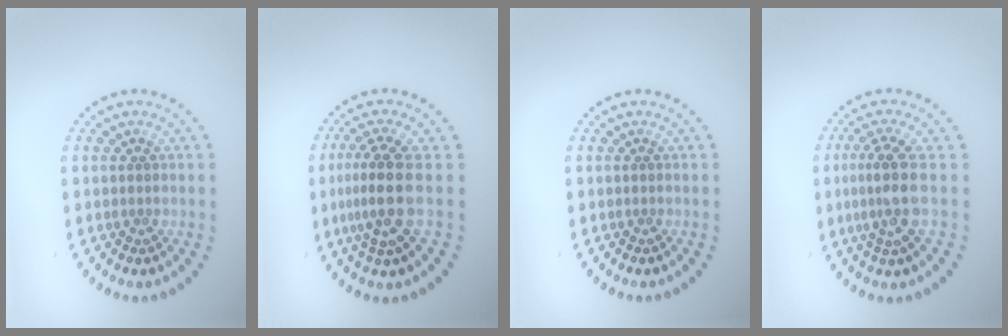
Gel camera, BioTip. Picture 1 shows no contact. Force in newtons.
{"total": 3.8, "press": 3.0, "slide": 2.4}
{"total": 0.0}
{"total": 3.3, "press": 2.5, "slide": 2.1}